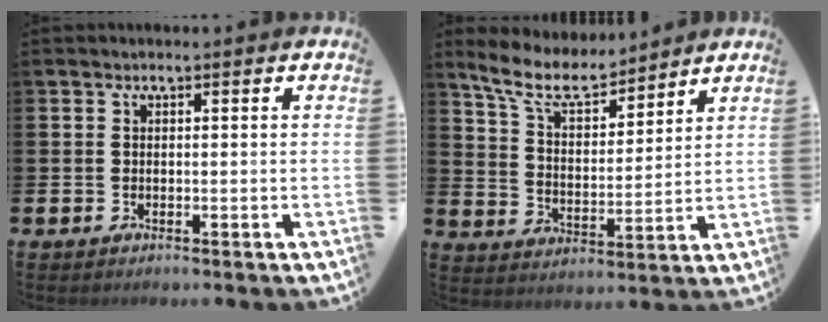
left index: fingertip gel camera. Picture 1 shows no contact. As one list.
[{"total": 8.7, "force": [7.7, 2.5, 3.2], "torque": [-0.098, -0.038, 0.139]}]